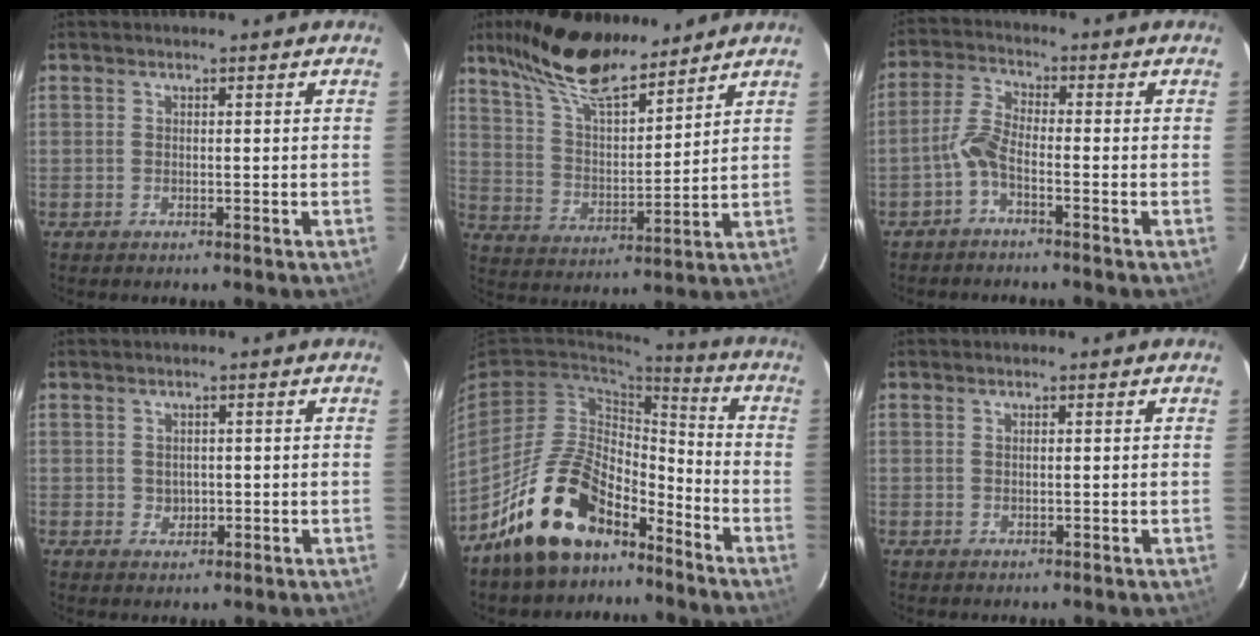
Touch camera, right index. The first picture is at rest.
{"total": 18.4, "force": [14.2, 5.1, 10.5], "torque": [-0.192, 0.020, 0.260]}
{"total": 4.2, "force": [-2.2, 1.1, 3.4], "torque": [-0.084, 0.013, -0.046]}
{"total": 2.2, "force": [0.0, 2.0, 0.8], "torque": [-0.011, 0.004, 0.006]}
{"total": 17.5, "force": [-12.1, 8.8, 9.1], "torque": [-0.185, 0.025, -0.195]}
{"total": 0.7, "force": [0.3, 0.2, 0.6], "torque": [-0.012, 0.002, 0.005]}